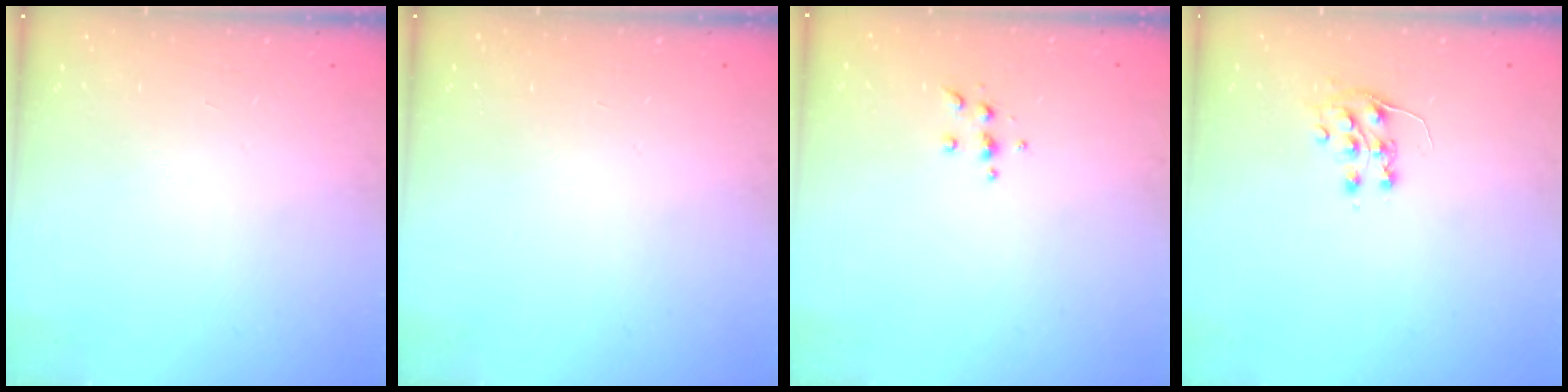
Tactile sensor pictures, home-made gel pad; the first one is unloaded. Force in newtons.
{"total": 0.0}
{"total": 5.3, "press": 5.3, "slide": 0.5}
{"total": 7.3, "press": 7.3, "slide": 0.5}